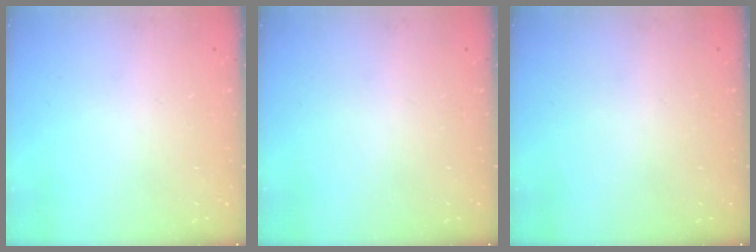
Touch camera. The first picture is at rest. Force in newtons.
{"total": 0.0}
{"total": 0.0}